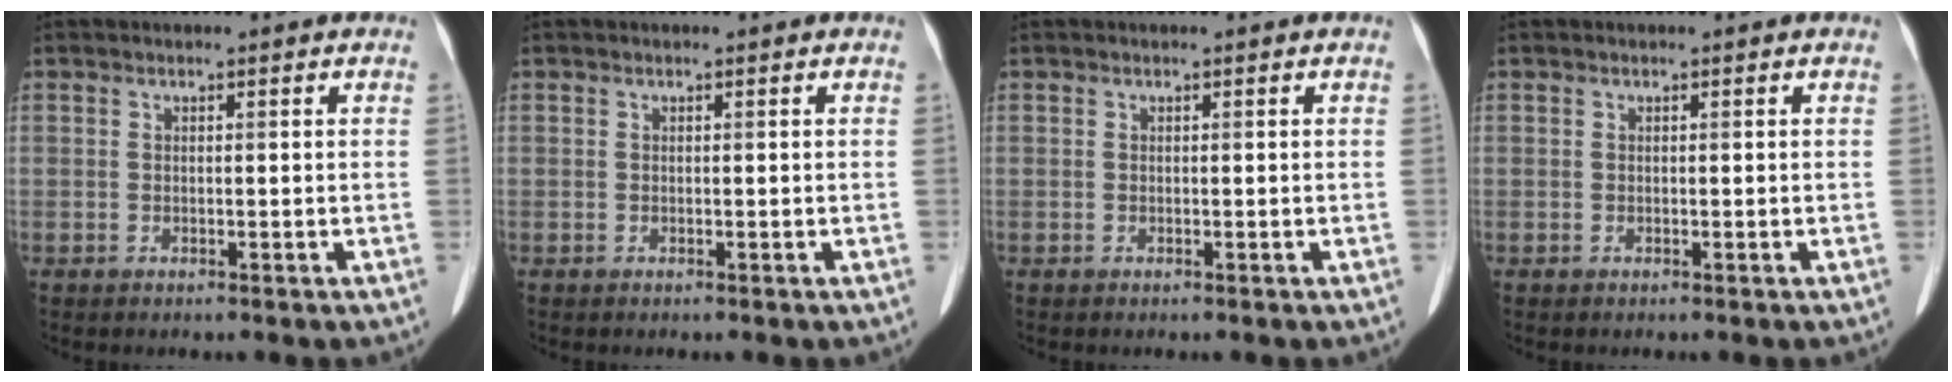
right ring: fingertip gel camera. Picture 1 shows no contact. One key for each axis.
{"total": 0.0}
{"total": 0.0}
{"total": 0.0}